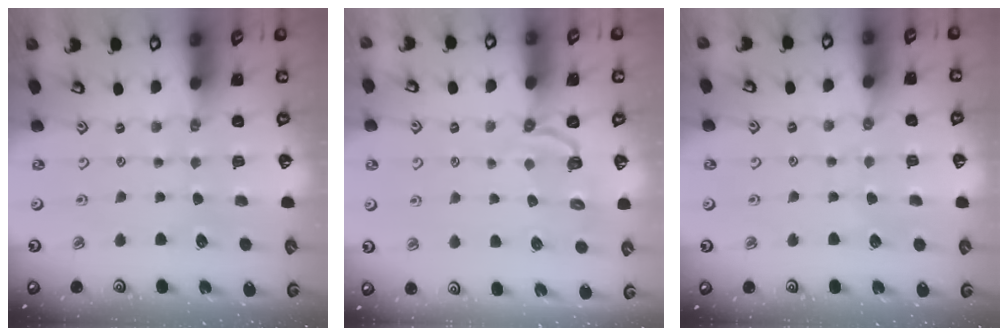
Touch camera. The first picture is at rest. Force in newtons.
{"total": 3.1, "press": 1.5, "slide": 2.7}
{"total": 4.7, "press": 4.7, "slide": 0.4}